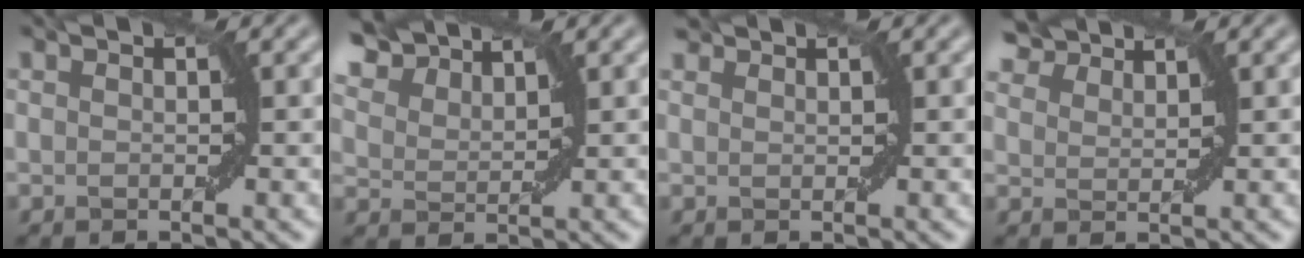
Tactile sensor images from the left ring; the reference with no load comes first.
{"total": 6.2, "force": [5.5, 2.0, 1.9], "torque": [-0.069, 0.004, 0.105]}
{"total": 0.9, "force": [0.9, 0.0, 0.1], "torque": [-0.005, 0.002, 0.016]}
{"total": 4.1, "force": [3.7, 1.3, 1.1], "torque": [-0.036, 0.004, 0.072]}